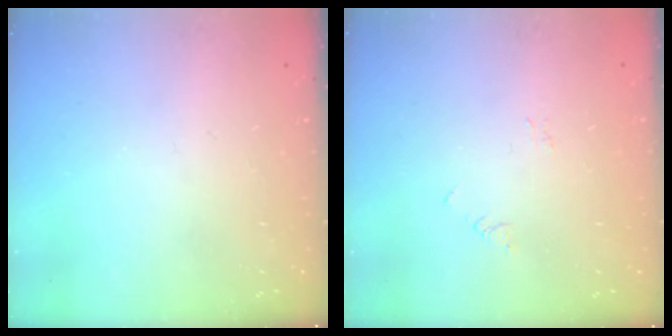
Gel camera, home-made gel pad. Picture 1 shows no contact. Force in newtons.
{"total": 2.9, "press": 2.9, "slide": 0.3}